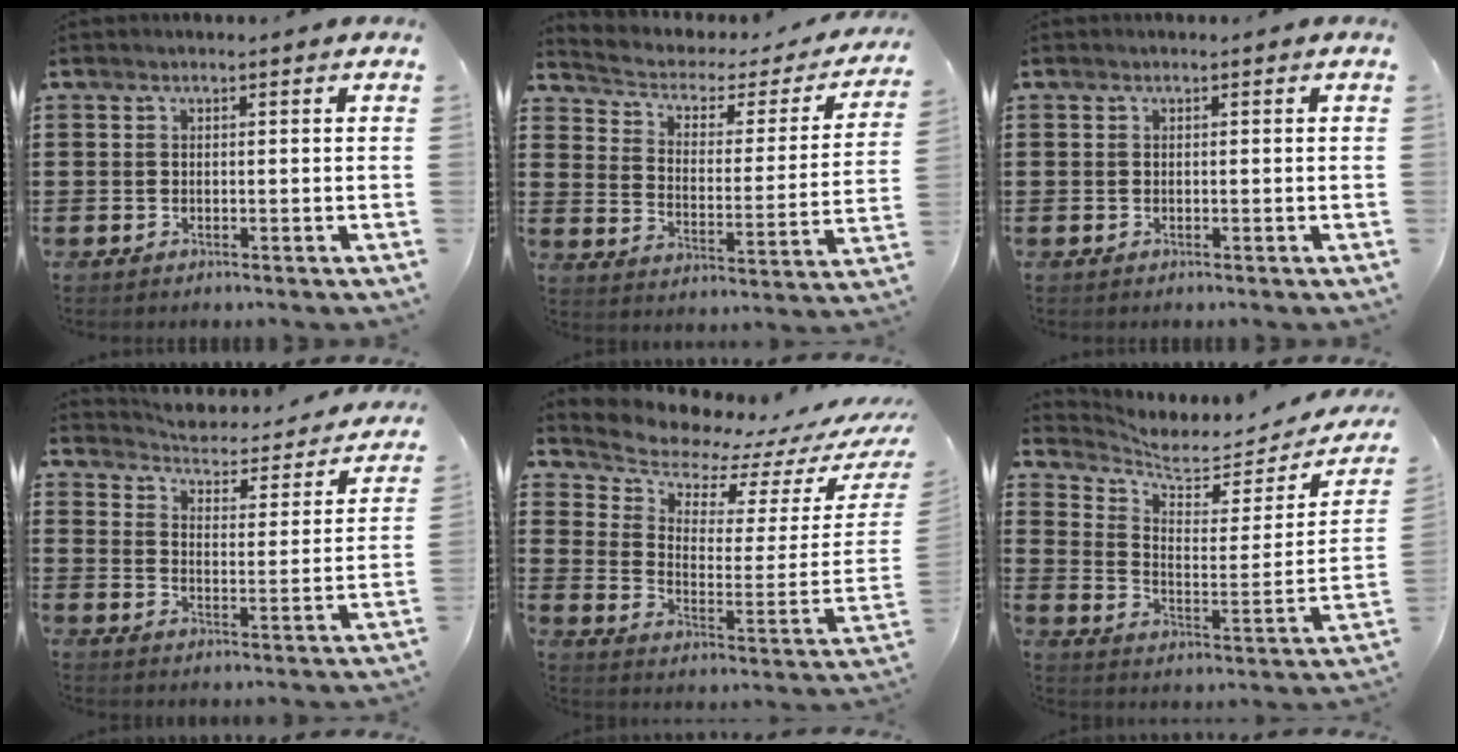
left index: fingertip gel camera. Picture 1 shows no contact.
{"total": 2.9, "force": [1.5, 2.0, 1.5], "torque": [-0.046, -0.013, 0.015]}
{"total": 0.0}
{"total": 3.1, "force": [3.0, 0.2, 0.4], "torque": [-0.030, -0.032, 0.043]}
{"total": 7.1, "force": [6.9, 1.4, 0.7], "torque": [-0.047, -0.074, 0.115]}
{"total": 5.1, "force": [4.6, 1.4, 1.6], "torque": [-0.059, -0.037, 0.076]}